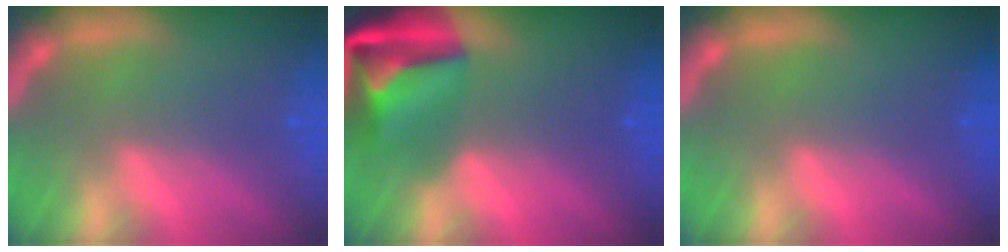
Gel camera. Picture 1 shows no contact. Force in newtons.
{"total": 9.5}
{"total": 0.0}